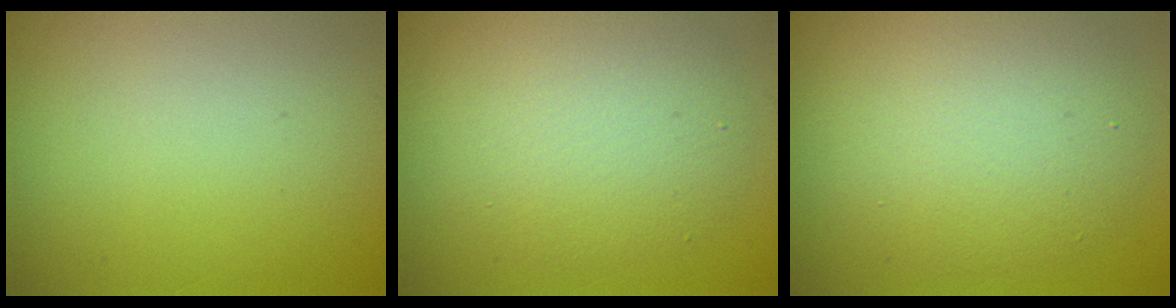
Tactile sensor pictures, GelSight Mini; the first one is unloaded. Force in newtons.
{"total": 5.6, "press": 5.6, "slide": 0.5}
{"total": 6.8, "press": 6.8, "slide": 0.3}